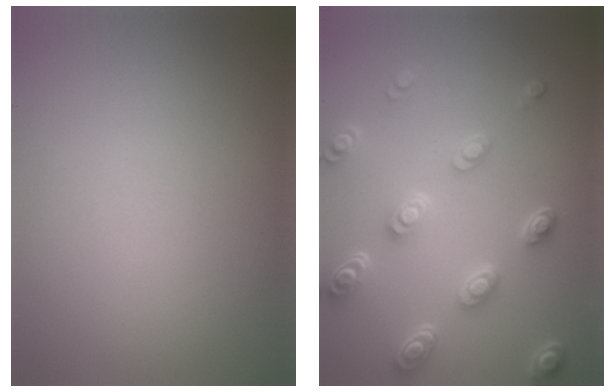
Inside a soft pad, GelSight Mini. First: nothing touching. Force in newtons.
{"total": 4.9, "press": 3.7, "slide": 3.2}